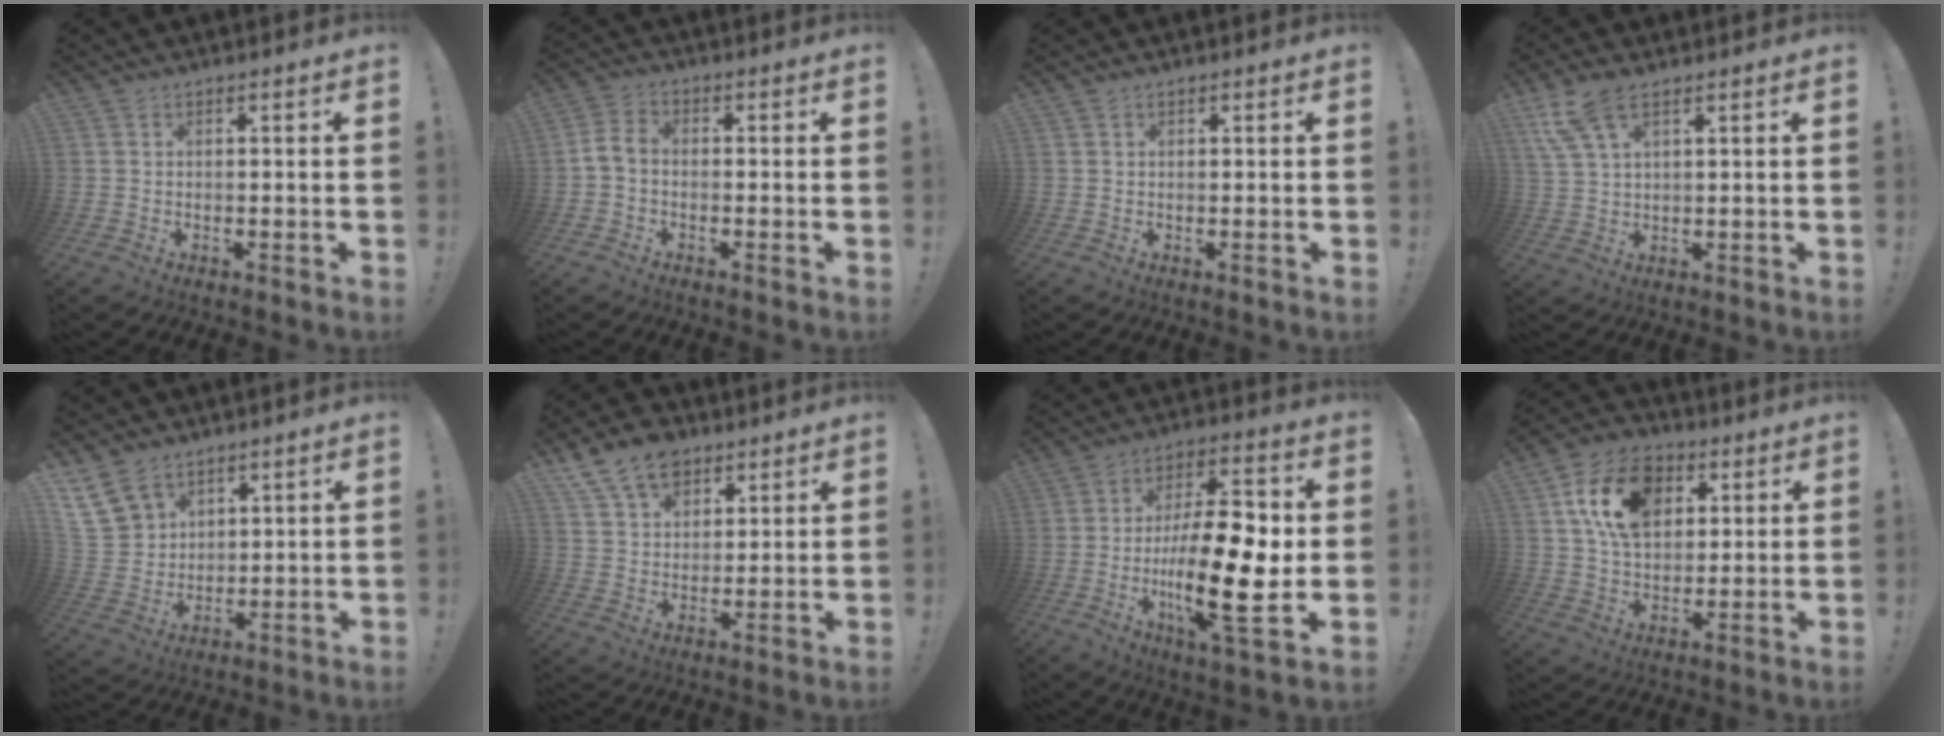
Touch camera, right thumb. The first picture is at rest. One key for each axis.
{"total": 4.4, "fx": -1.4, "fy": 2.7, "fz": 3.1, "tx": -0.065, "ty": 0.007, "tz": -0.025}
{"total": 0.0}
{"total": 8.3, "fx": 5.2, "fy": 3.2, "fz": 5.7, "tx": -0.112, "ty": -0.009, "tz": 0.101}
{"total": 11.5, "fx": 7.7, "fy": 7.4, "fz": 4.1, "tx": -0.079, "ty": -0.044, "tz": 0.158}
{"total": 12.4, "fx": 7.8, "fy": 8.0, "fz": 5.2, "tx": -0.082, "ty": -0.043, "tz": 0.150}
{"total": 21.7, "fx": -3.2, "fy": 7.2, "fz": 20.2, "tx": -0.355, "ty": 0.002, "tz": -0.058}
{"total": 16.8, "fx": 5.9, "fy": 11.9, "fz": 10.3, "tx": -0.166, "ty": -0.009, "tz": 0.114}